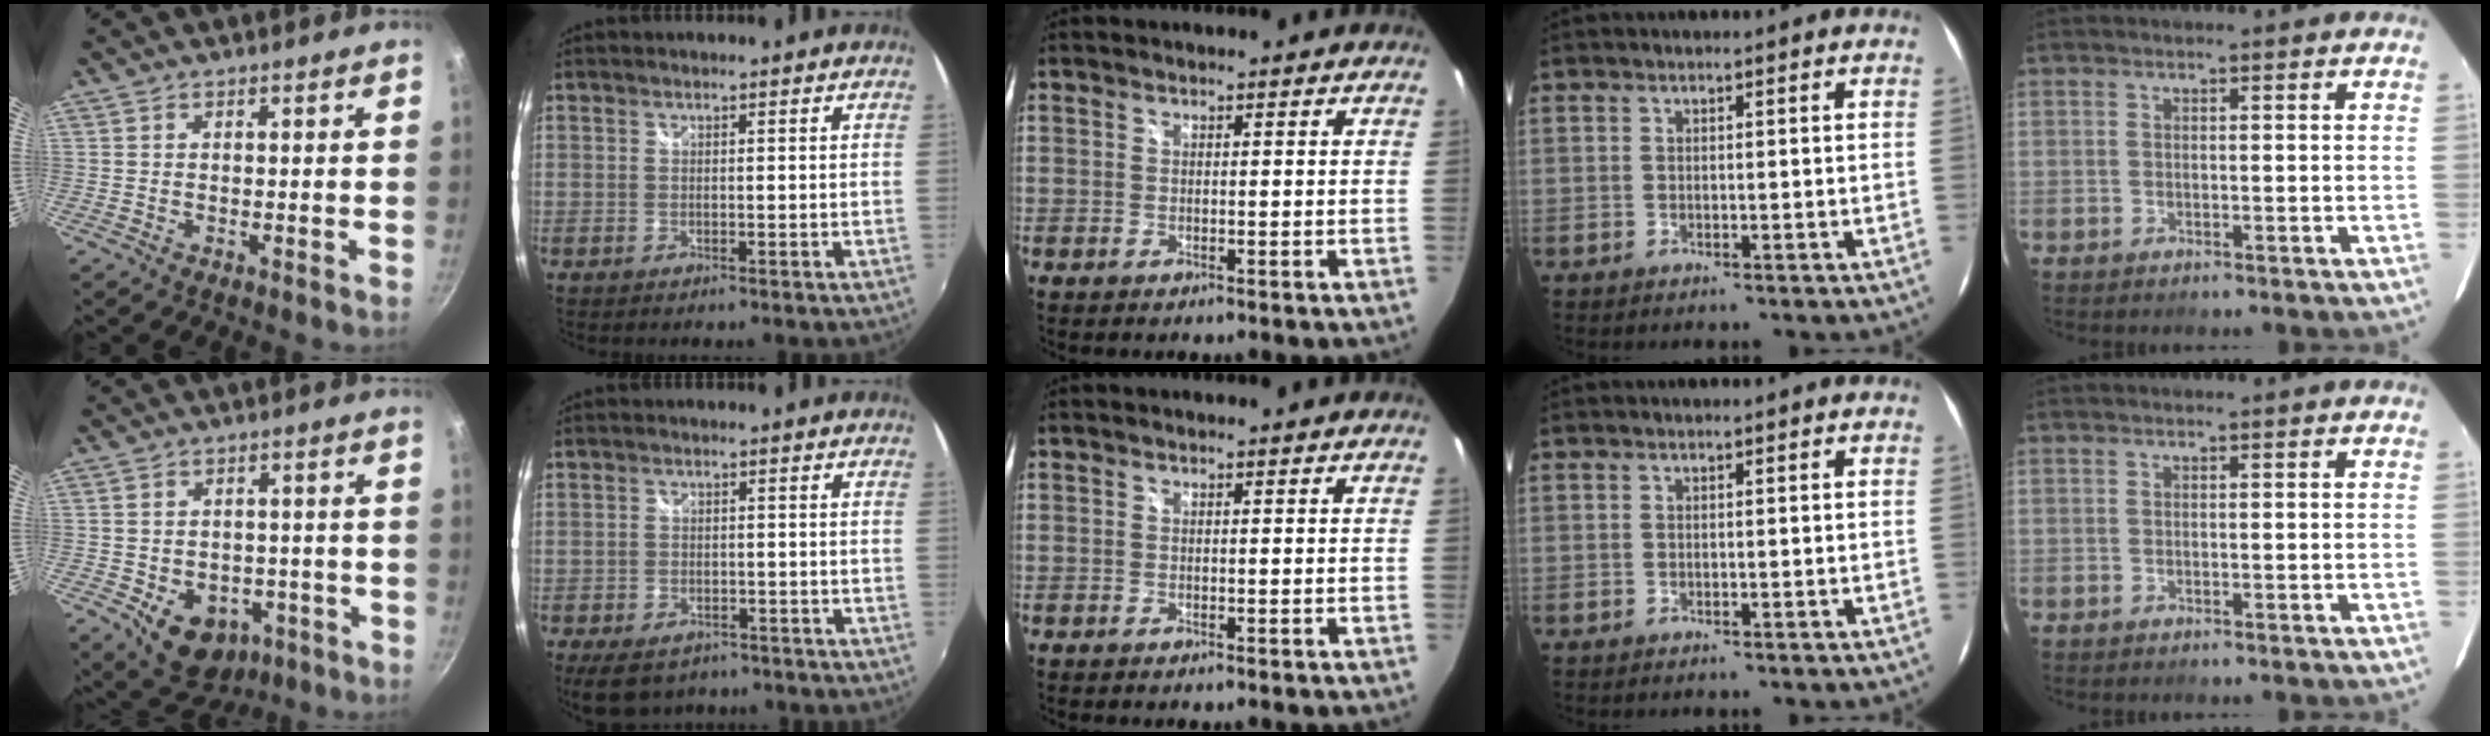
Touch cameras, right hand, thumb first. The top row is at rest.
{"thumb": {"total": 11.9, "force": [-4.3, 8.9, 6.7], "torque": [-0.064, 0.016, -0.047]}, "index": {"total": 8.6, "force": [-6.0, 4.8, 3.7], "torque": [-0.085, -0.010, -0.085]}}